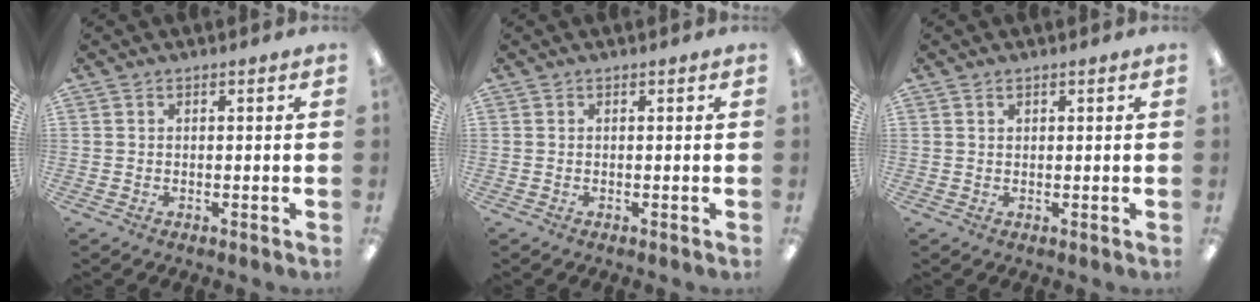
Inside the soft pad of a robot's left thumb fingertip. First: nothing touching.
{"total": 0.0}
{"total": 1.0, "force": [0.6, 0.6, 0.5], "torque": [-0.011, 0.002, 0.011]}